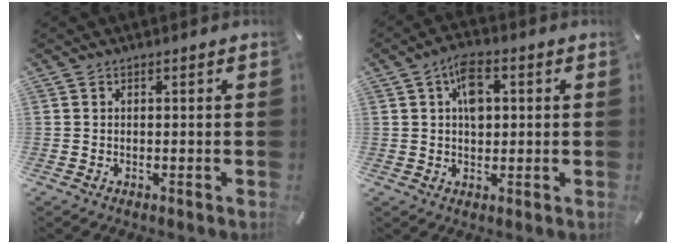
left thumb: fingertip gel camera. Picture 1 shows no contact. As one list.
[{"total": 6.9, "force": [1.5, 4.4, 5.1], "torque": [-0.079, 0.003, 0.024]}]